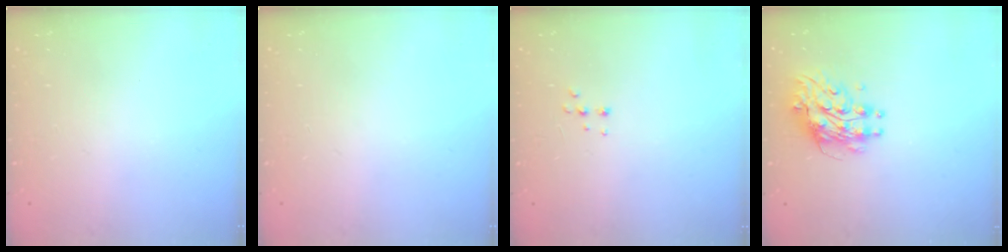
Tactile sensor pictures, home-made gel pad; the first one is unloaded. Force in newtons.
{"total": 0.0}
{"total": 3.4, "press": 3.3, "slide": 0.6}
{"total": 9.0, "press": 9.0, "slide": 0.9}